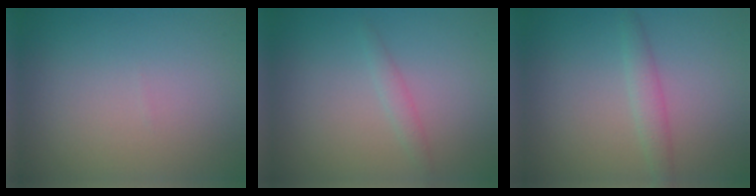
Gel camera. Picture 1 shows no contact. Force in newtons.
{"total": 1.1, "press": 1.1, "slide": 0.0}
{"total": 1.8, "press": 1.8, "slide": 0.1}